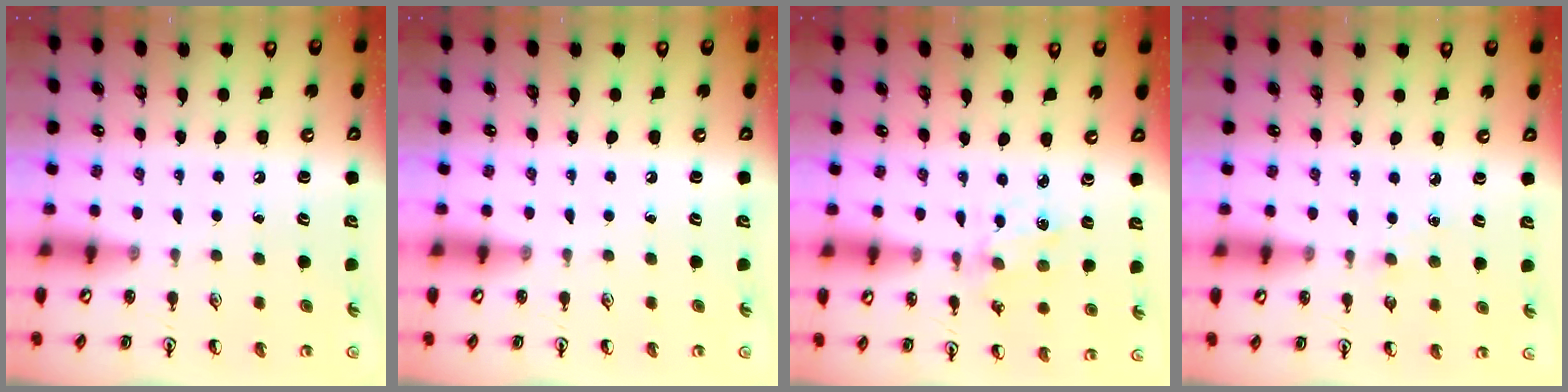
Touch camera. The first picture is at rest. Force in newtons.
{"total": 0.0}
{"total": 1.1, "press": 1.0, "slide": 0.2}
{"total": 2.7, "press": 2.7, "slide": 0.4}